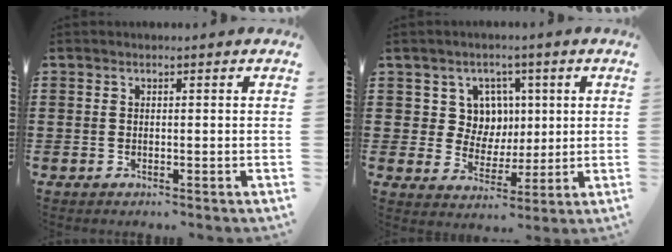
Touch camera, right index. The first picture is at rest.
{"total": 6.9, "force": [2.5, 6.2, 2.0], "torque": [-0.064, 0.010, 0.047]}